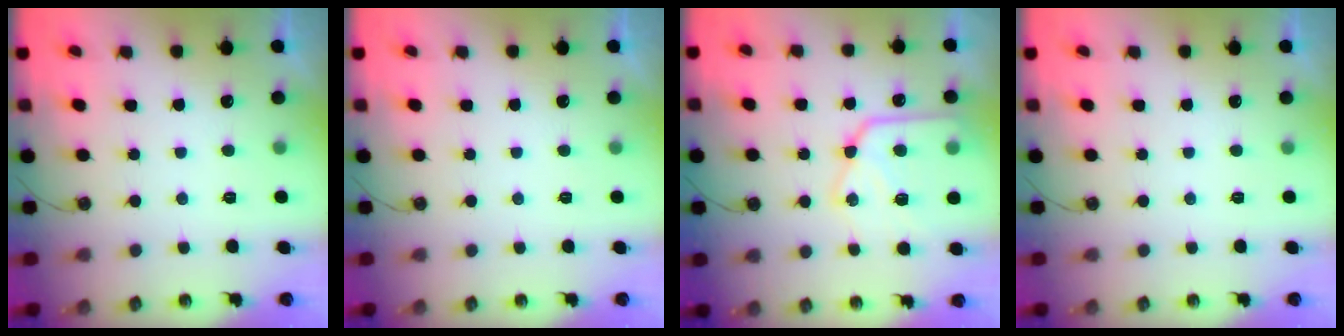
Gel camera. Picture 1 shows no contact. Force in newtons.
{"total": 0.0}
{"total": 17.9, "press": 17.8, "slide": 1.6}
{"total": 0.0}